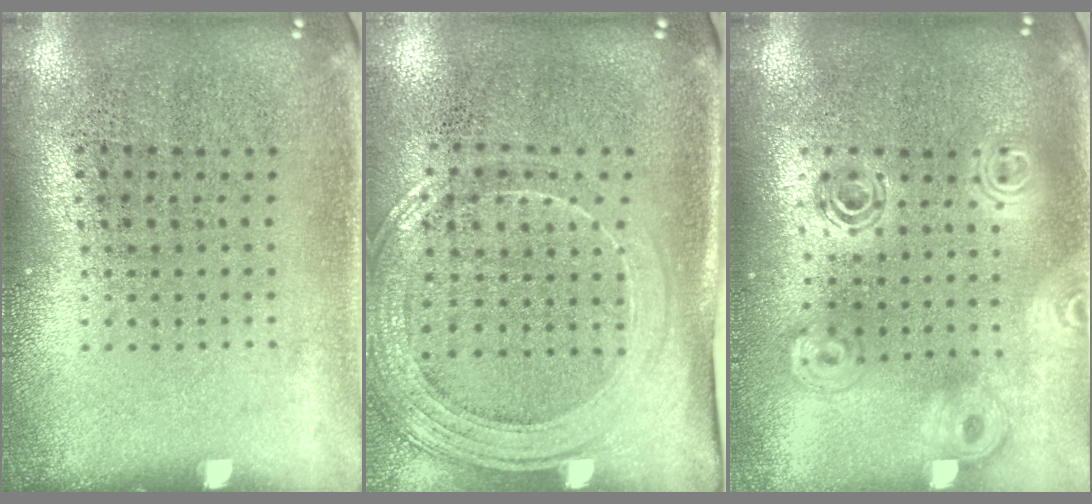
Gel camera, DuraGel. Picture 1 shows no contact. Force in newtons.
{"total": 1.9, "press": 1.7, "slide": 1.0}
{"total": 1.8, "press": 1.6, "slide": 0.9}